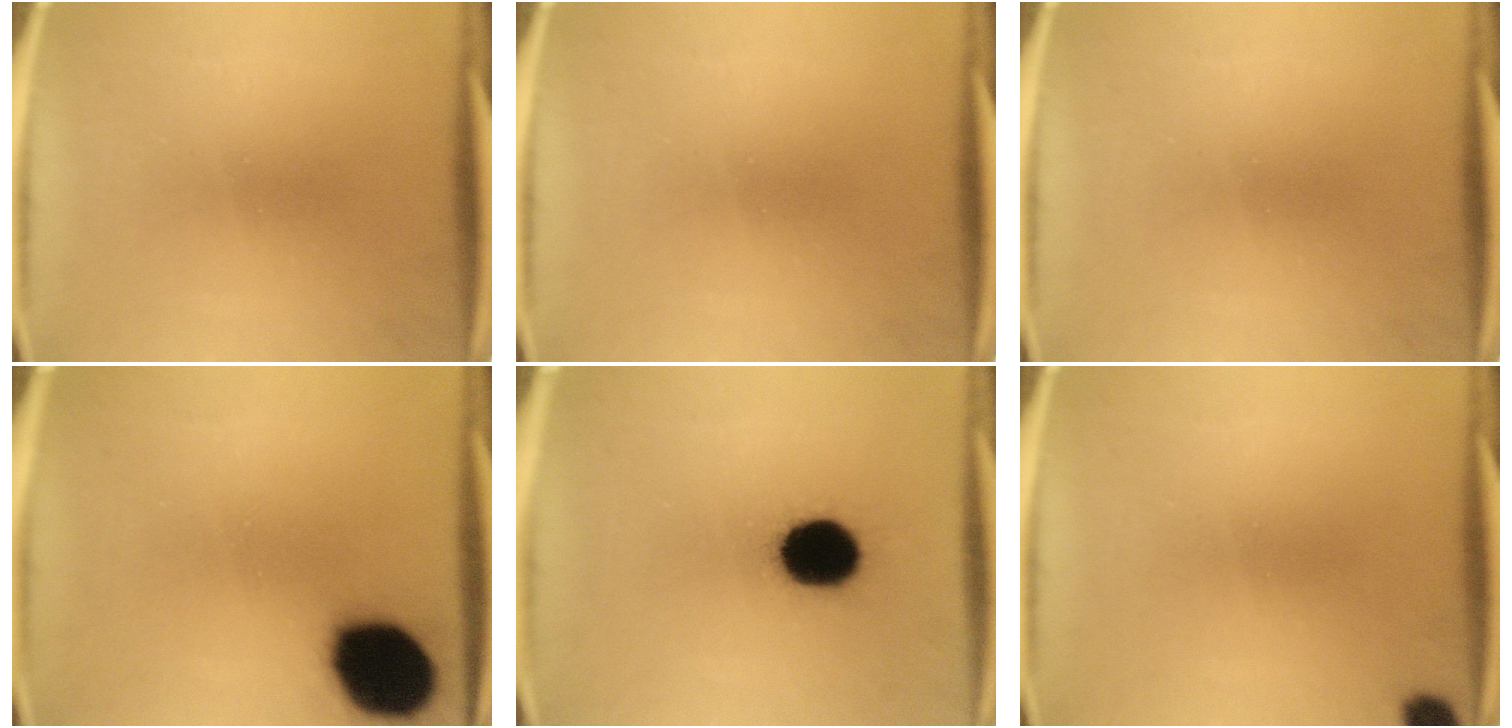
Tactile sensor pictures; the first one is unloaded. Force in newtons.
{"total": 0.0}
{"total": 0.0}
{"total": 19.0}
{"total": 15.0}
{"total": 2.5}